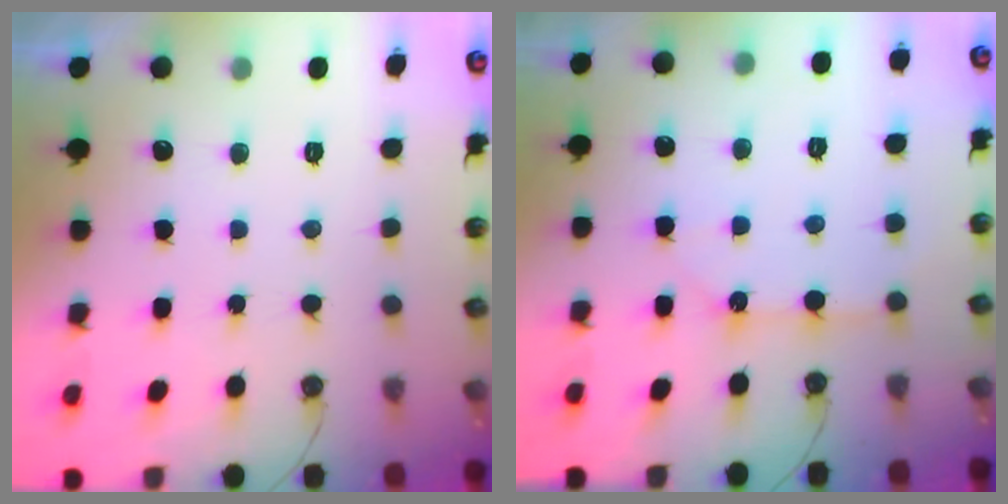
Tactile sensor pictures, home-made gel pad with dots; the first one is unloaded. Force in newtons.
{"total": 9.1, "press": 9.1, "slide": 0.9}